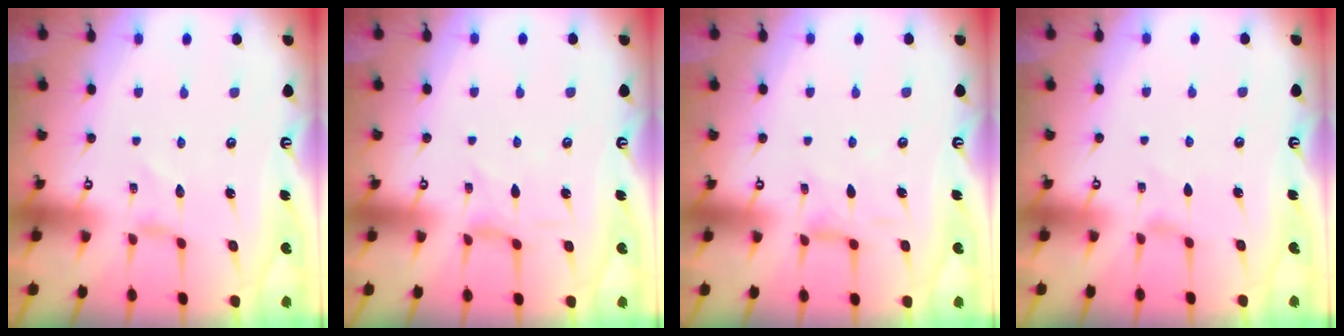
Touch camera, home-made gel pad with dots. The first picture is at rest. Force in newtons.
{"total": 1.5, "press": 1.5, "slide": 0.3}
{"total": 1.7, "press": 1.6, "slide": 0.4}
{"total": 0.0}